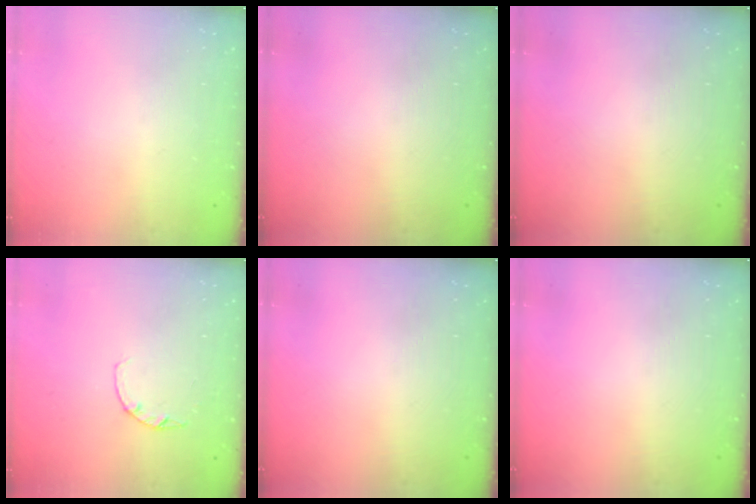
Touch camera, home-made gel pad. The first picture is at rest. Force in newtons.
{"total": 0.0}
{"total": 0.0}
{"total": 2.2, "press": 2.2, "slide": 0.4}
{"total": 0.0}
{"total": 0.0}